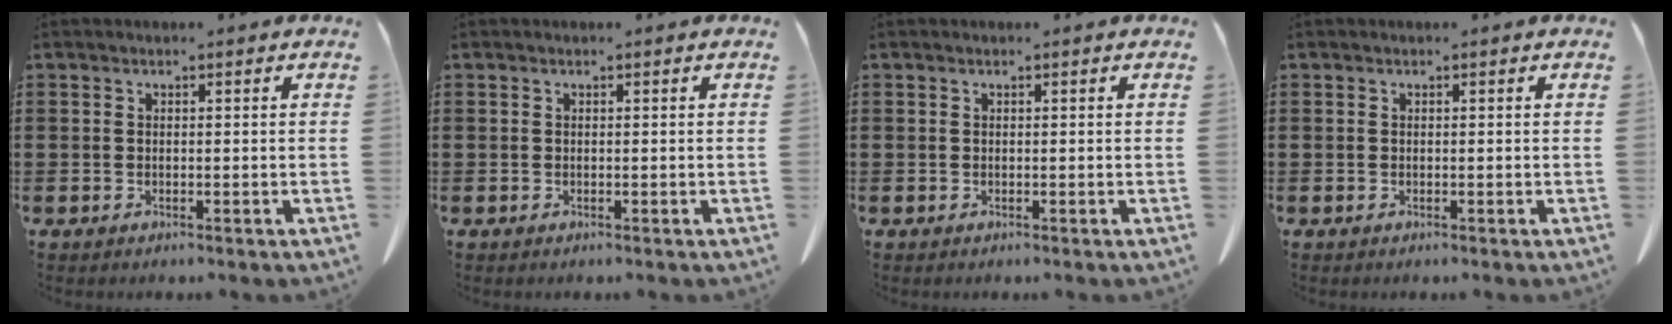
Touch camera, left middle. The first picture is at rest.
{"total": 0.0}
{"total": 0.0}
{"total": 0.0}